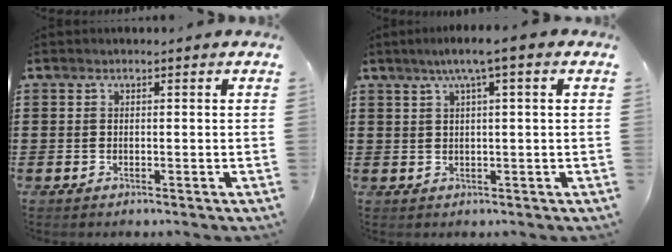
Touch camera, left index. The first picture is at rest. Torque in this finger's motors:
{"motor_torque": [1.40, 0.74, 0.32, 0.01]}